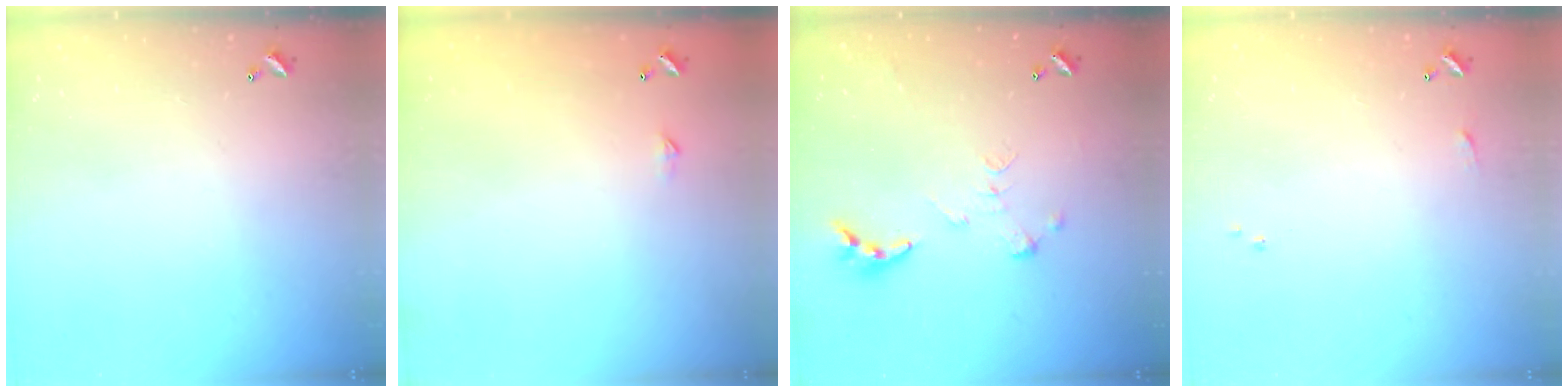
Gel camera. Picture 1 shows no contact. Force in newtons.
{"total": 2.3, "press": 2.3, "slide": 0.4}
{"total": 0.0}
{"total": 4.2, "press": 4.2, "slide": 0.6}